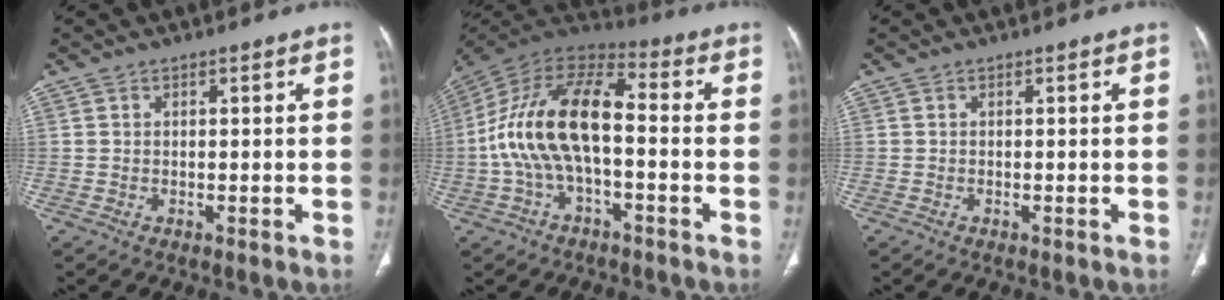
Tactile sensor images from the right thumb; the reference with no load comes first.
{"total": 17.7, "force": [-2.0, 8.7, 15.3], "torque": [-0.298, 0.046, -0.044]}
{"total": 0.0}